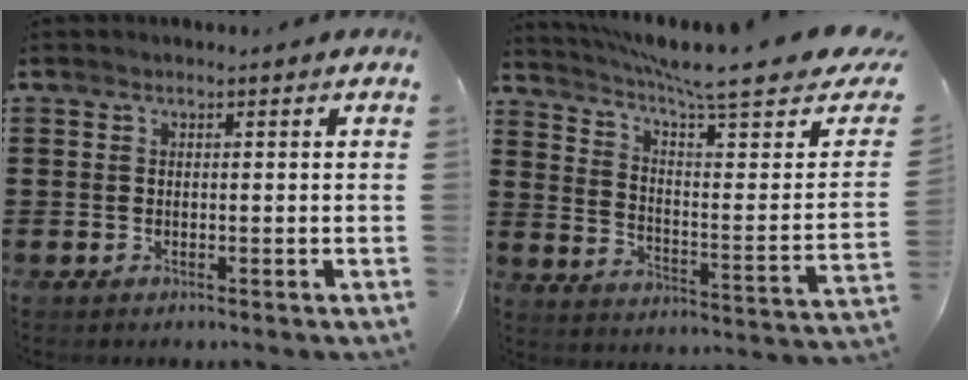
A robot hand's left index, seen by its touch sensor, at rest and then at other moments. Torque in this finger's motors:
{"motor_torque": [1.13, -1.01, 0.59, 0.20]}